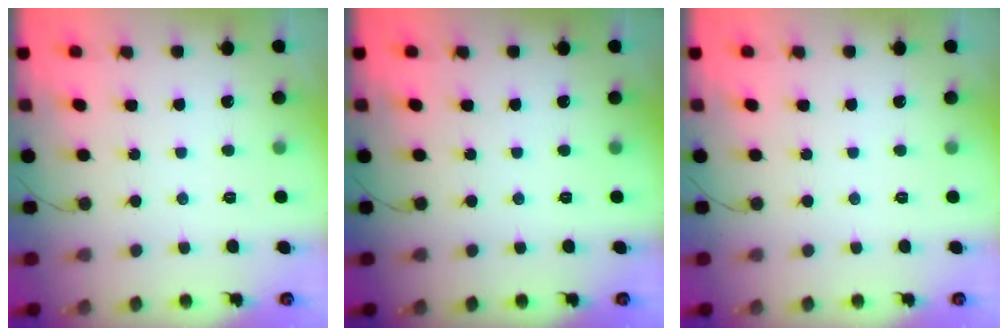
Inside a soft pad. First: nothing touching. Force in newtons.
{"total": 0.0}
{"total": 0.0}